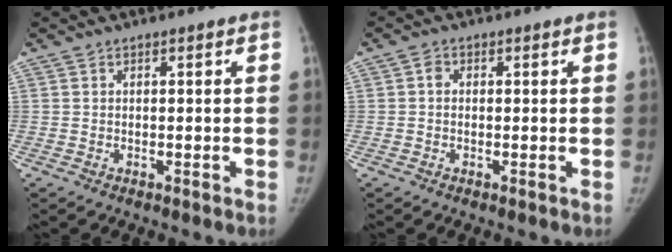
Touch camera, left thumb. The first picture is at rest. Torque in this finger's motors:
{"motor_torque": [-0.29, 0.05, -0.05, -0.11, -0.04]}